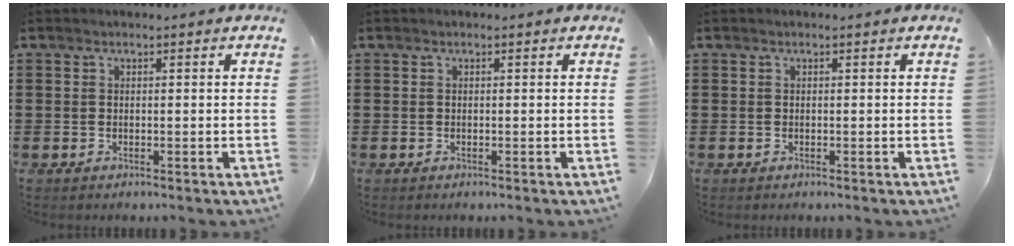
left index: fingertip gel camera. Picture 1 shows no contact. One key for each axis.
{"total": 0.0}
{"total": 0.0}